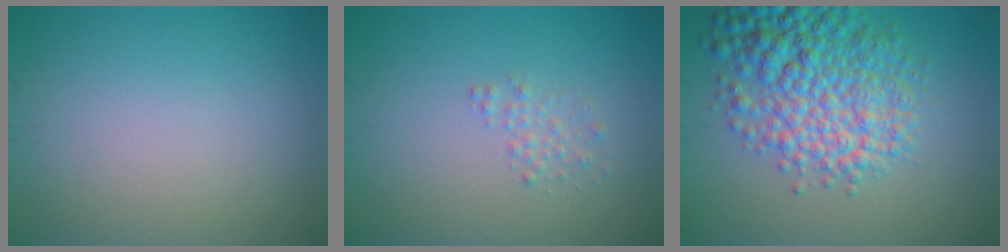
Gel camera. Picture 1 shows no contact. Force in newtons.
{"total": 1.2, "press": 1.2, "slide": 0.0}
{"total": 8.2, "press": 8.2, "slide": 0.3}